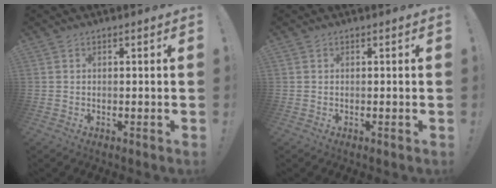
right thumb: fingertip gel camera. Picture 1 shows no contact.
{"total": 0.0}